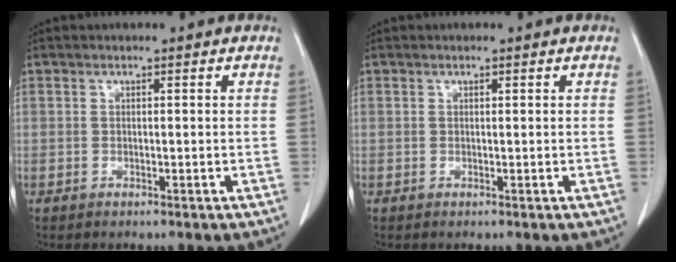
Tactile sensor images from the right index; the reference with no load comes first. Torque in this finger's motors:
{"motor_torque": [-0.09, 0.08, 0.01, -0.01]}